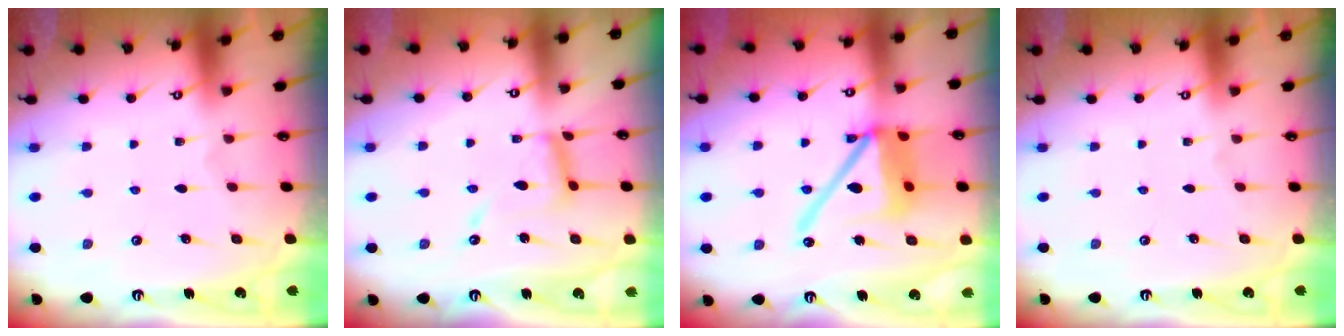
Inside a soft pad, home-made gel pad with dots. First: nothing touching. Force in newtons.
{"total": 12.6, "press": 12.5, "slide": 1.1}
{"total": 17.4, "press": 17.3, "slide": 1.9}
{"total": 0.0}